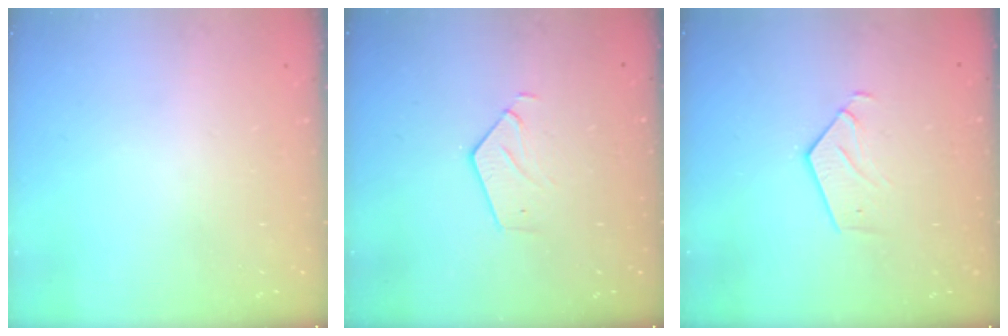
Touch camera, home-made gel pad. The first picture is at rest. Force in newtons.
{"total": 3.8, "press": 3.8, "slide": 0.3}
{"total": 4.0, "press": 4.0, "slide": 0.2}